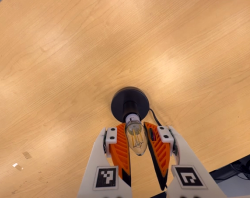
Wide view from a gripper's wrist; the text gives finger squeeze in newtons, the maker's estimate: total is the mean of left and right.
{"total": 16.6, "left": 15.9, "right": 17.2}